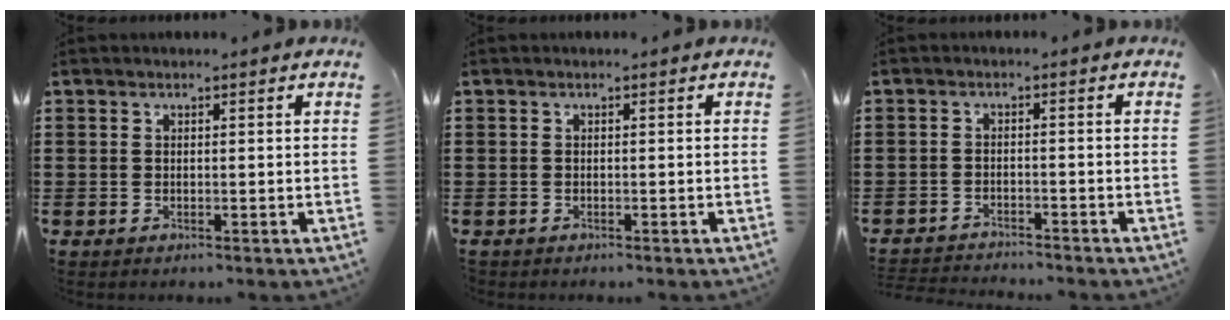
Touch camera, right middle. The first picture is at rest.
{"total": 0.0}
{"total": 2.3, "force": [-2.3, 0.0, 0.0], "torque": [-0.006, -0.002, -0.049]}